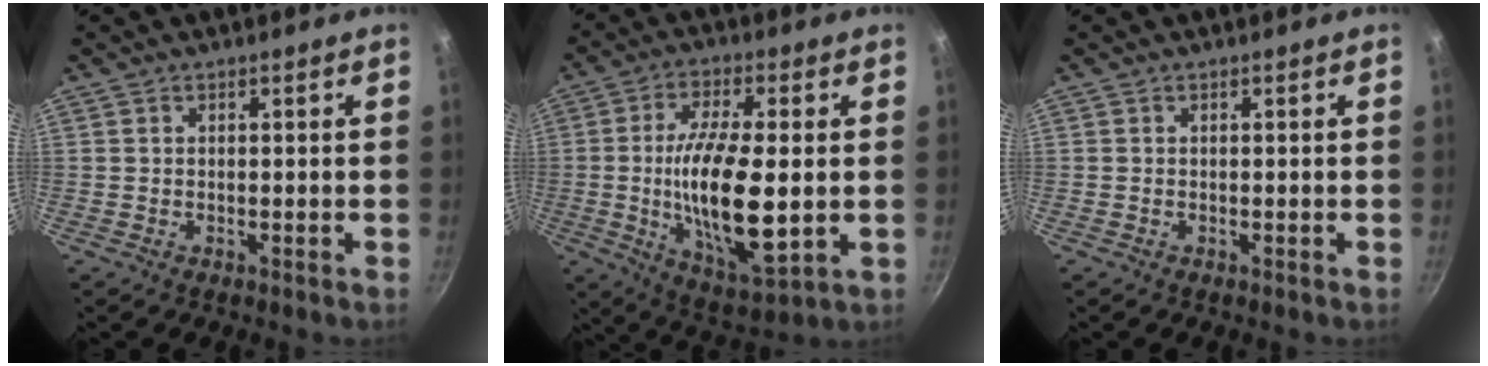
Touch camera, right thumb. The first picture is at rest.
{"total": 18.1, "force": [-1.0, 6.4, 16.9], "torque": [-0.305, -0.005, -0.013]}
{"total": 0.0}